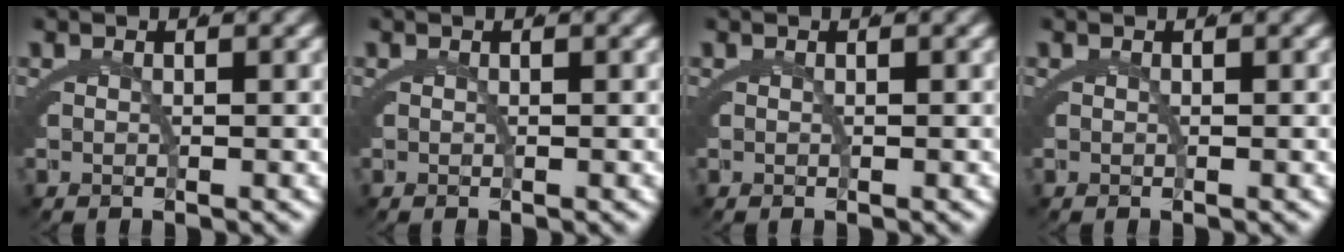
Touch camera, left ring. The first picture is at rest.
{"total": 0.0}
{"total": 0.0}
{"total": 0.0}